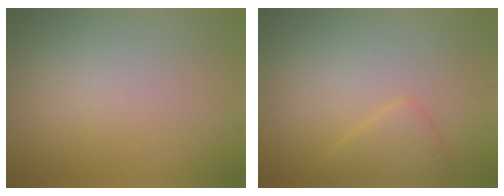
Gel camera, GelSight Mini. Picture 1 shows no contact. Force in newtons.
{"total": 2.3, "press": 2.3, "slide": 0.2}